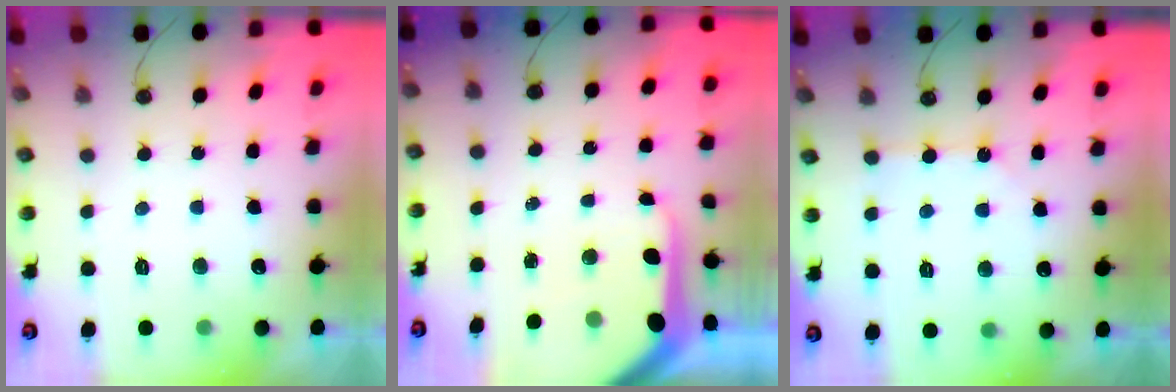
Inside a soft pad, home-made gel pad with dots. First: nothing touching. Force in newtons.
{"total": 11.7, "press": 11.6, "slide": 0.9}
{"total": 2.1, "press": 2.1, "slide": 0.3}